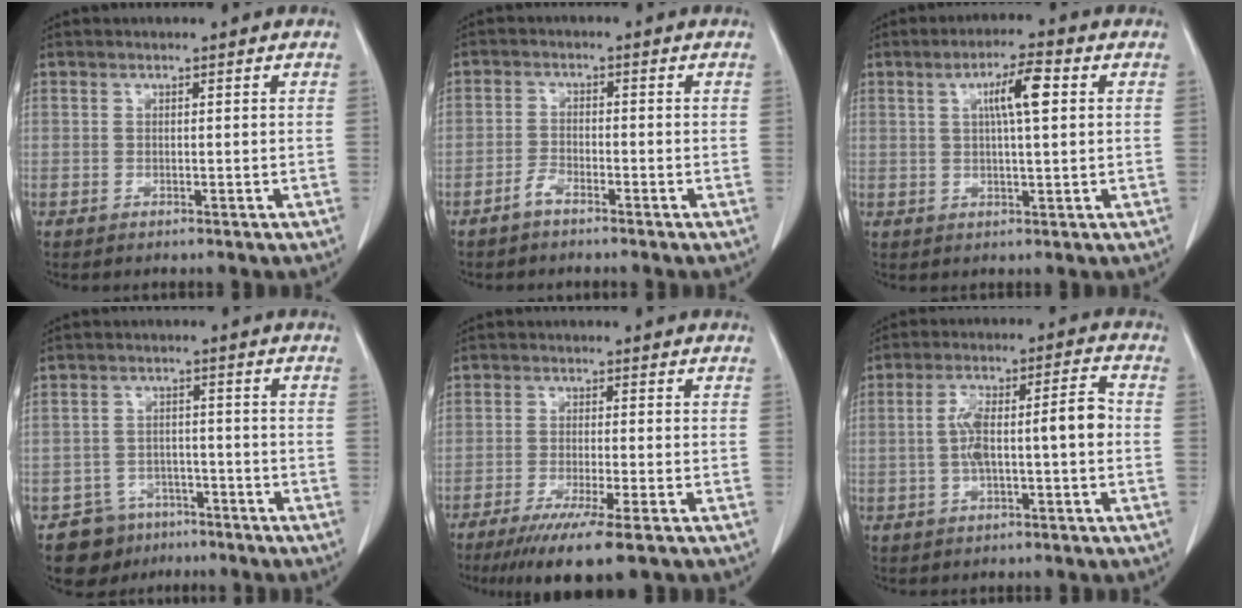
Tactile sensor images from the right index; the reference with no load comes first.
{"total": 2.0, "force": [-1.7, 0.6, 1.0], "torque": [-0.019, 0.002, -0.031]}
{"total": 6.2, "force": [1.7, 0.7, 5.9], "torque": [-0.102, 0.008, 0.029]}
{"total": 6.8, "force": [-4.7, 5.0, 0.0], "torque": [0.010, 0.021, -0.066]}
{"total": 9.0, "force": [-6.0, 0.0, 6.6], "torque": [-0.104, -0.023, -0.092]}
{"total": 9.7, "force": [-0.6, 1.9, 9.5], "torque": [-0.169, 0.033, -0.010]}